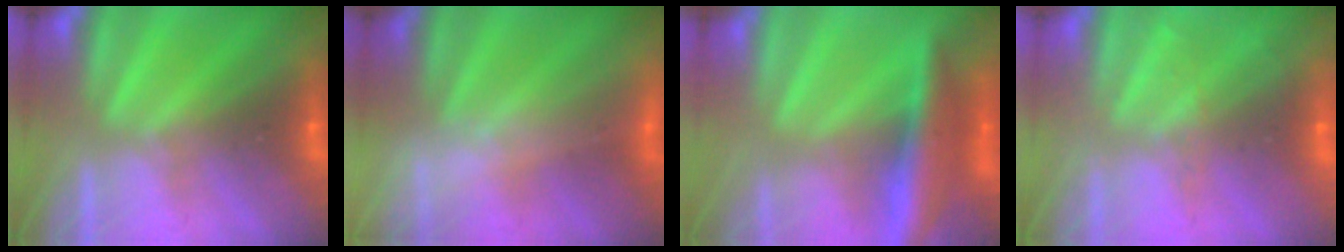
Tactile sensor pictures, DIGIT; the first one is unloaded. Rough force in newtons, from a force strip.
{"total": 2.5}
{"total": 6.2}
{"total": 1.9}